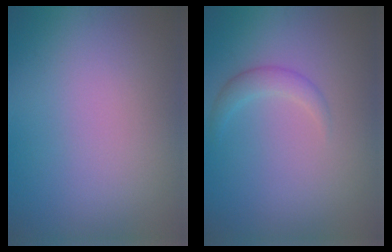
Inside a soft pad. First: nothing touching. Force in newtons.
{"total": 1.7, "press": 1.7, "slide": 0.1}